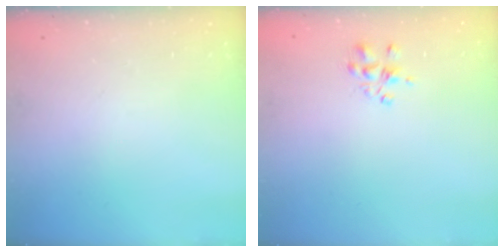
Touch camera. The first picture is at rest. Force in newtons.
{"total": 3.6, "press": 3.5, "slide": 1.1}